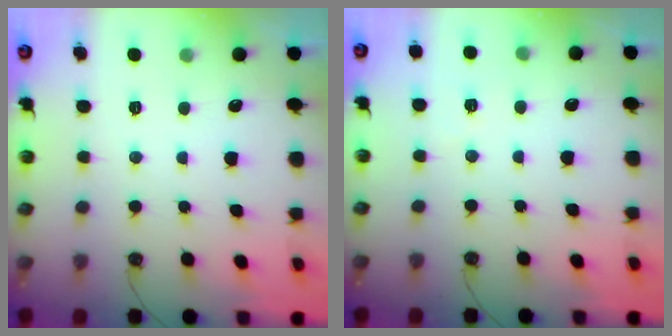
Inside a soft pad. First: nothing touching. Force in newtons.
{"total": 4.8, "press": 1.3, "slide": 4.6}